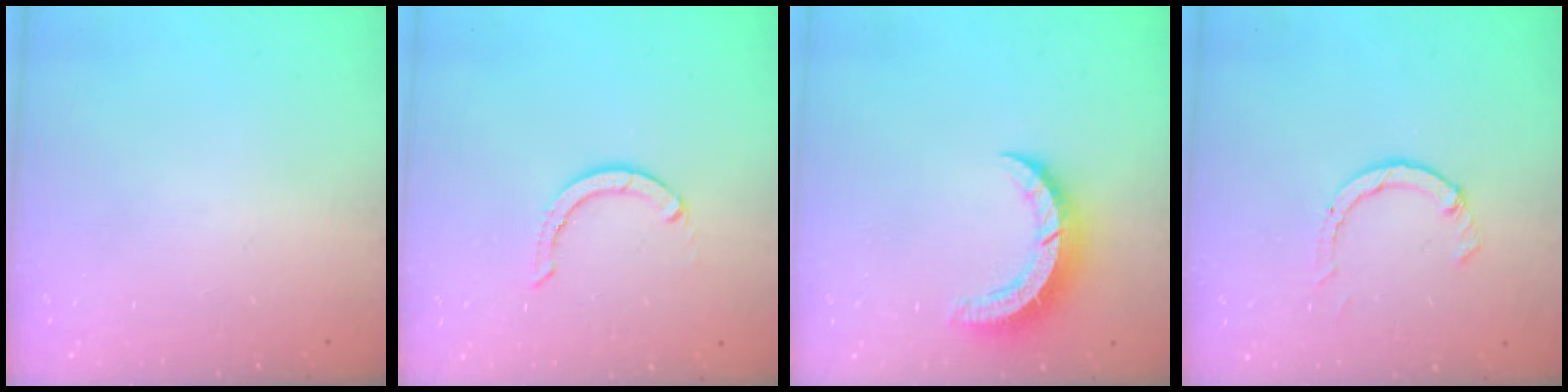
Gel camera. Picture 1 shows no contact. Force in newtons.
{"total": 2.9, "press": 2.9, "slide": 0.1}
{"total": 7.4, "press": 7.4, "slide": 0.7}
{"total": 2.3, "press": 2.3, "slide": 0.3}